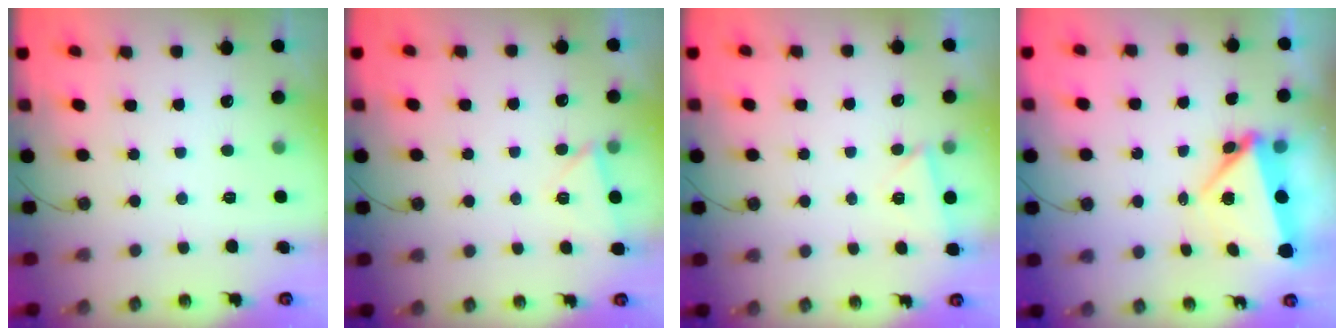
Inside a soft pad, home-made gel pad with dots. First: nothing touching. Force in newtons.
{"total": 3.5, "press": 3.1, "slide": 1.5}
{"total": 2.9, "press": 2.8, "slide": 0.6}
{"total": 5.3, "press": 5.2, "slide": 0.7}